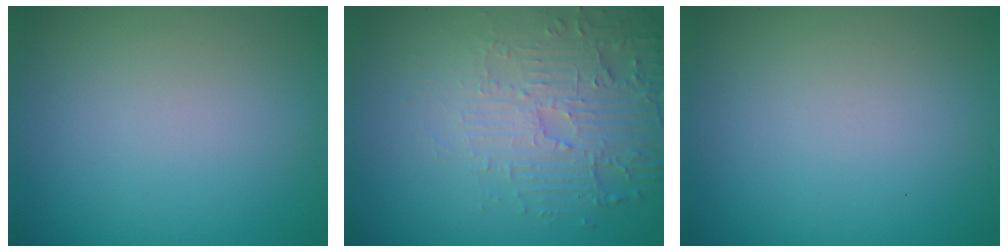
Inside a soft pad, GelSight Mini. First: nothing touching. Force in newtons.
{"total": 5.5, "press": 3.5, "slide": 4.2}
{"total": 0.0}